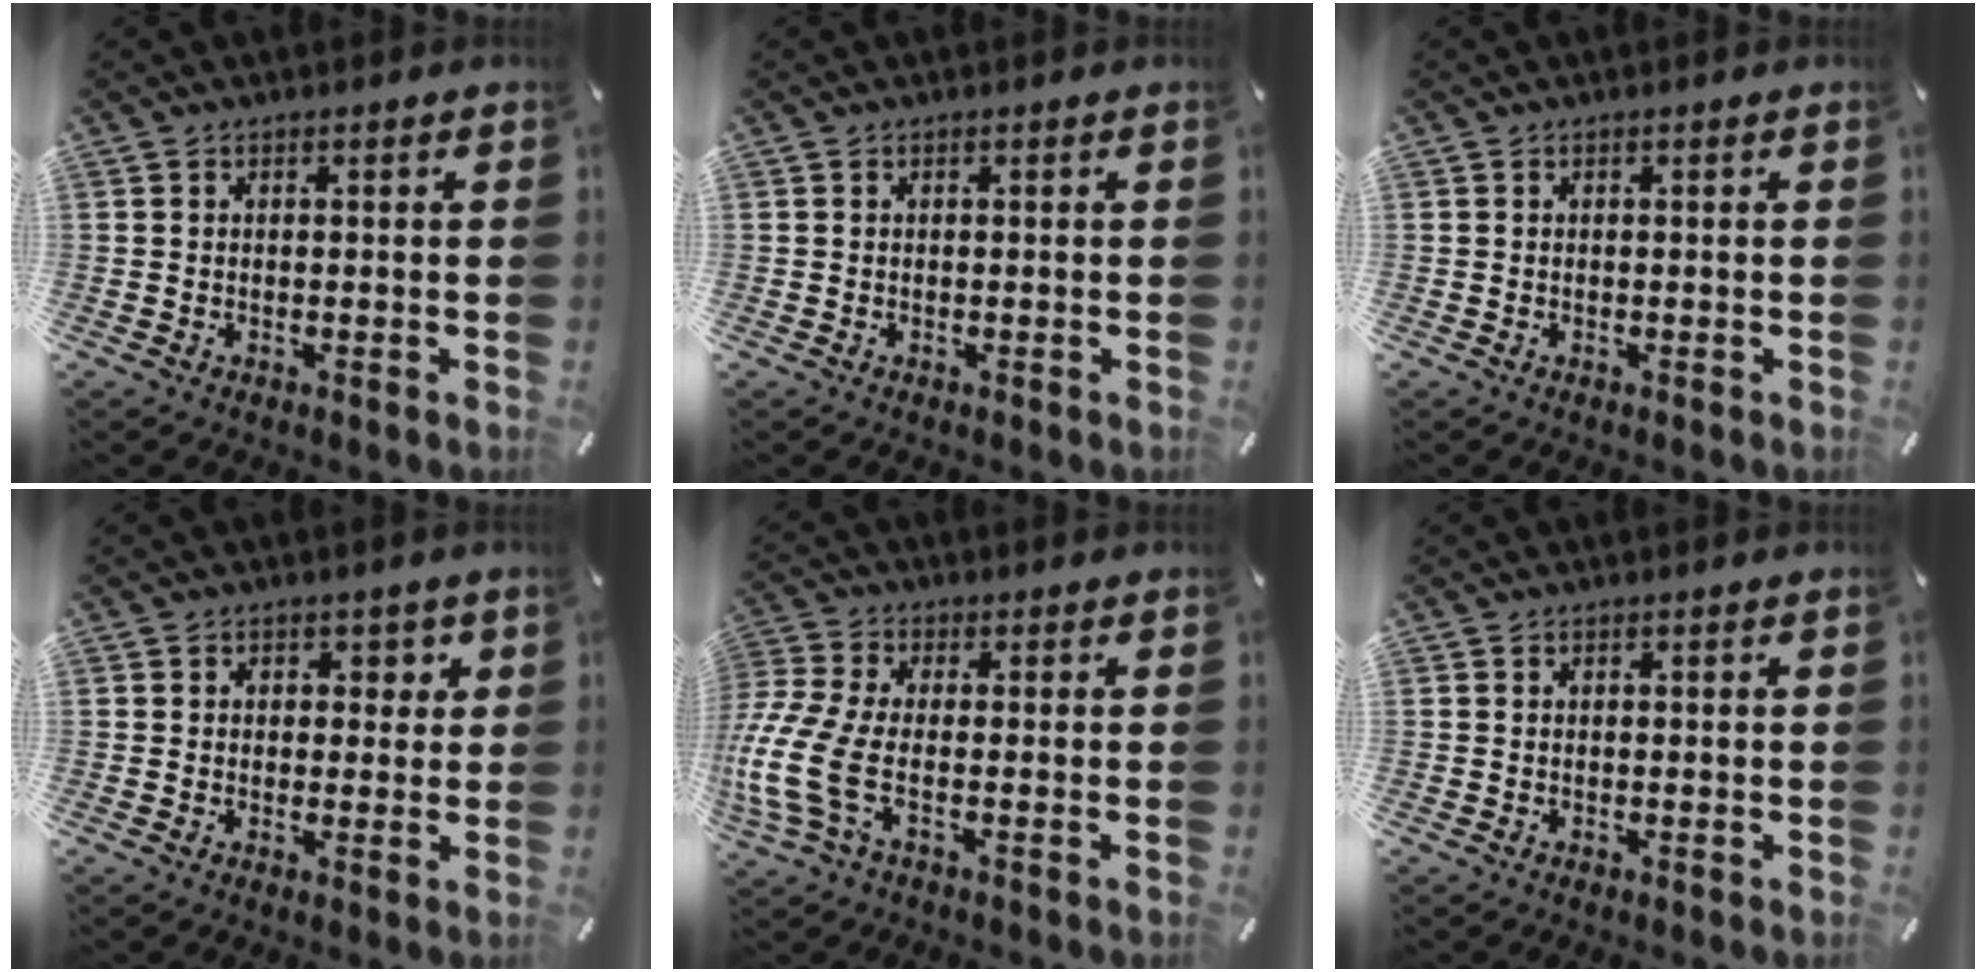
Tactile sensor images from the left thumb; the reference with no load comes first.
{"total": 0.0}
{"total": 0.0}
{"total": 2.9, "force": [0.7, 2.7, 1.0], "torque": [-0.002, 0.001, 0.003]}
{"total": 11.3, "force": [-2.2, 5.8, 9.5], "torque": [-0.221, -0.013, -0.038]}
{"total": 0.0}